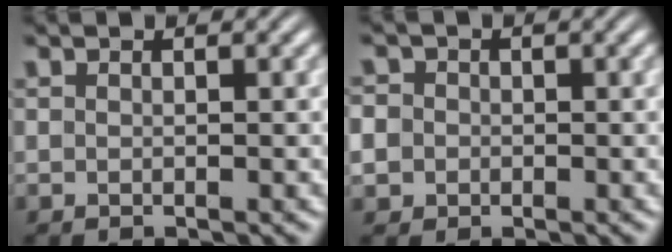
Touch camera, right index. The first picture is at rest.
{"total": 4.3, "force": [-0.5, 4.1, 1.2], "torque": [-0.045, -0.012, -0.014]}